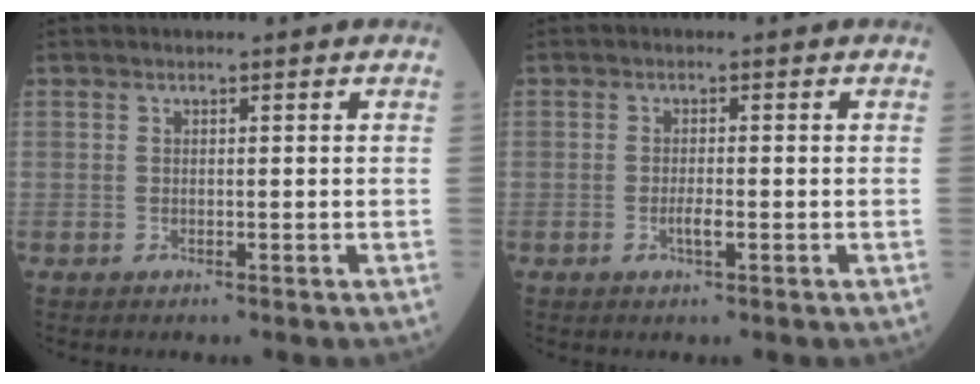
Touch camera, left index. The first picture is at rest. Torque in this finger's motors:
{"motor_torque": [0.27, 0.11, 0.03, 0.01]}